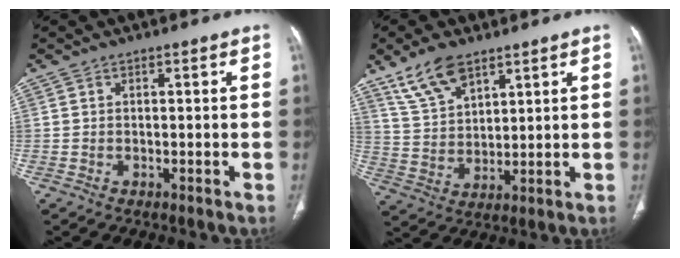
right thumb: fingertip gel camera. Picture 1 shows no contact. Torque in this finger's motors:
{"motor_torque": [-0.80, 1.14, 0.04, -0.09, 0.17]}